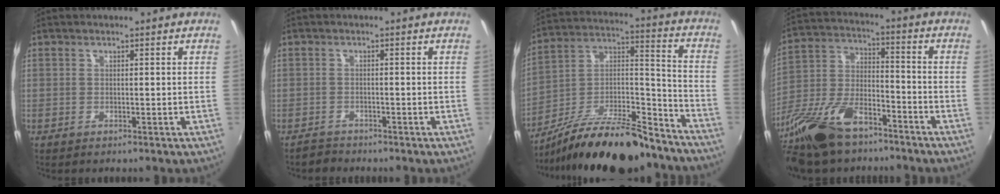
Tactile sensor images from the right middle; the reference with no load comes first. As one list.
[{"total": 2.1, "force": [-1.9, 0.9, -0.2], "torque": [-0.004, 0.002, -0.035]}, {"total": 22.1, "force": [-17.7, 6.2, 11.8], "torque": [-0.205, 0.008, -0.283]}, {"total": 18.2, "force": [-12.6, 8.1, 10.4], "torque": [-0.229, -0.009, -0.237]}]